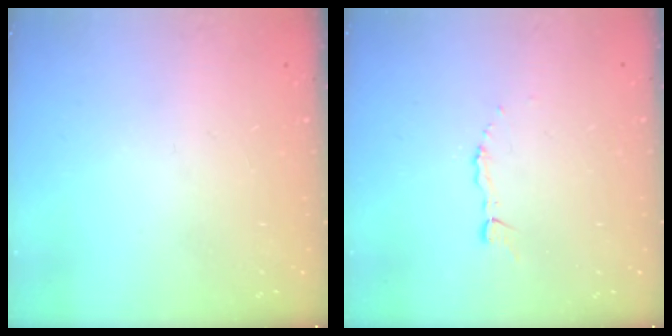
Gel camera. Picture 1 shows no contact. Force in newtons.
{"total": 3.9, "press": 3.9, "slide": 0.4}